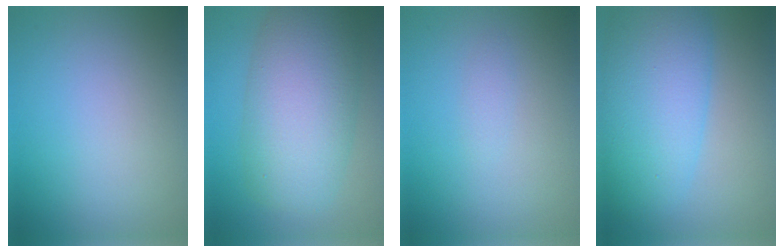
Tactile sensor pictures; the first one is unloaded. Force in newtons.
{"total": 9.3, "press": 9.3, "slide": 0.3}
{"total": 0.6, "press": 0.6, "slide": 0.0}
{"total": 9.2, "press": 9.2, "slide": 0.2}